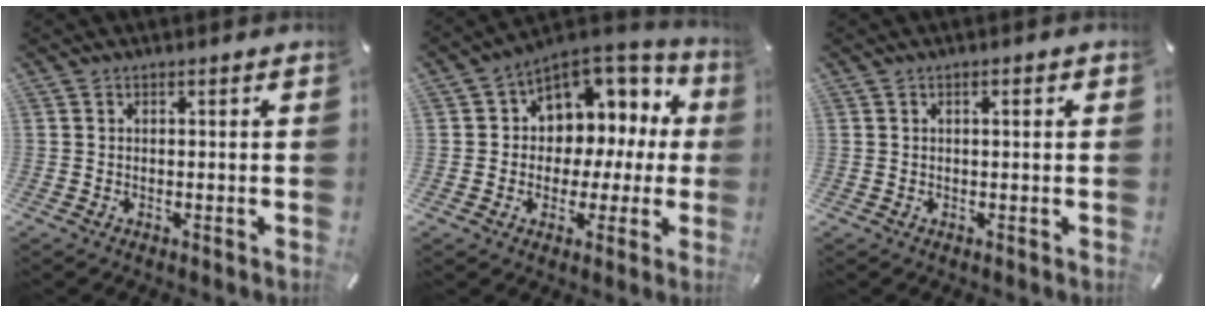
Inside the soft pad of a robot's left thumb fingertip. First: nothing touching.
{"total": 8.1, "force": [2.5, 7.3, 2.4], "torque": [-0.041, -0.036, 0.052]}
{"total": 1.4, "force": [0.3, 0.4, 1.3], "torque": [-0.025, 0.004, 0.004]}